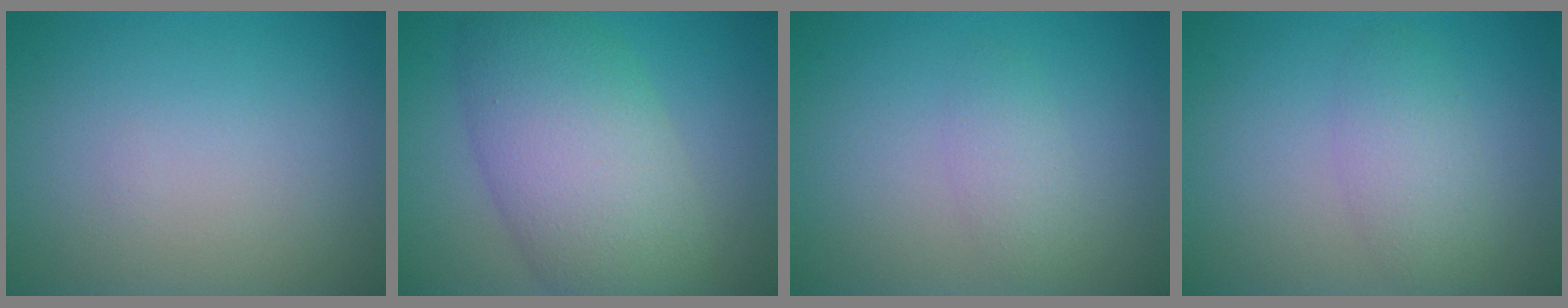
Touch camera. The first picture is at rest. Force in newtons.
{"total": 9.1, "press": 9.1, "slide": 0.5}
{"total": 1.9, "press": 1.9, "slide": 0.1}
{"total": 2.8, "press": 2.8, "slide": 0.1}